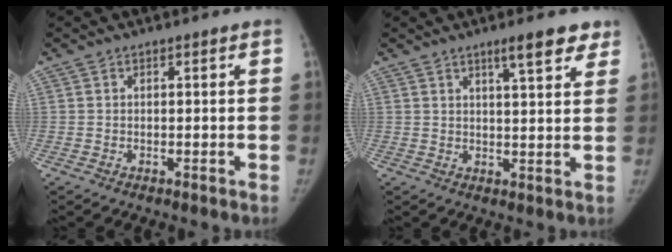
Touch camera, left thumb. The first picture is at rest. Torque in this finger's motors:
{"motor_torque": [0.67, 0.51, 0.55, -0.61, 0.10]}